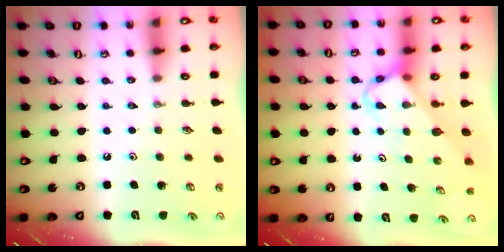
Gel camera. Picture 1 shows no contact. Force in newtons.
{"total": 3.8, "press": 3.8, "slide": 0.2}